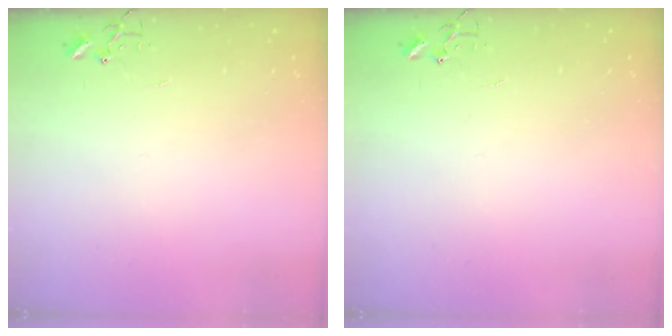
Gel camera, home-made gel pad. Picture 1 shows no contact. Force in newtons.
{"total": 0.0}